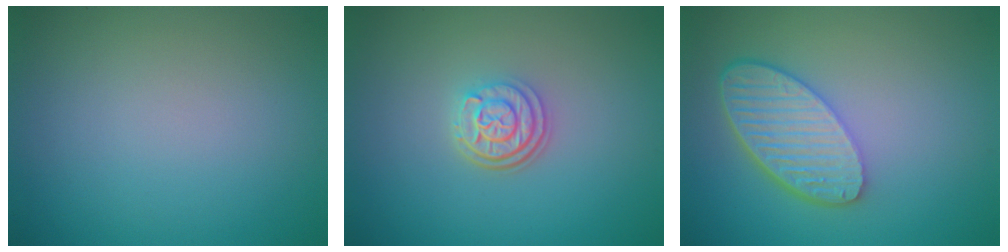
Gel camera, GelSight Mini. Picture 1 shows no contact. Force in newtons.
{"total": 3.2, "press": 2.5, "slide": 2.0}
{"total": 5.9, "press": 4.5, "slide": 3.8}